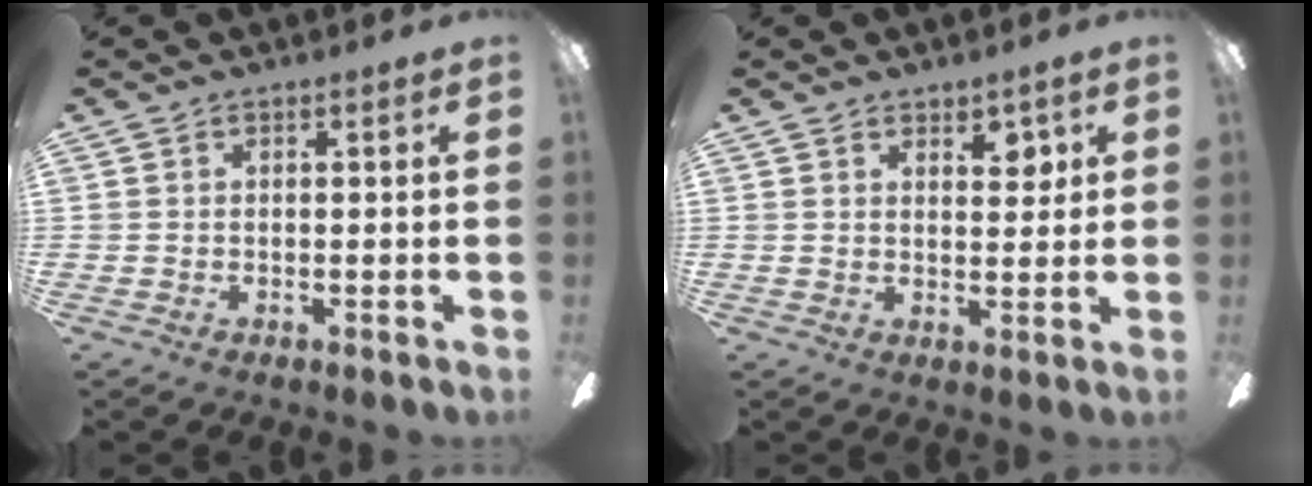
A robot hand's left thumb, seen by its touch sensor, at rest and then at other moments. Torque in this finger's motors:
{"motor_torque": [0.00, 0.00, -0.08, -0.12, 0.00]}